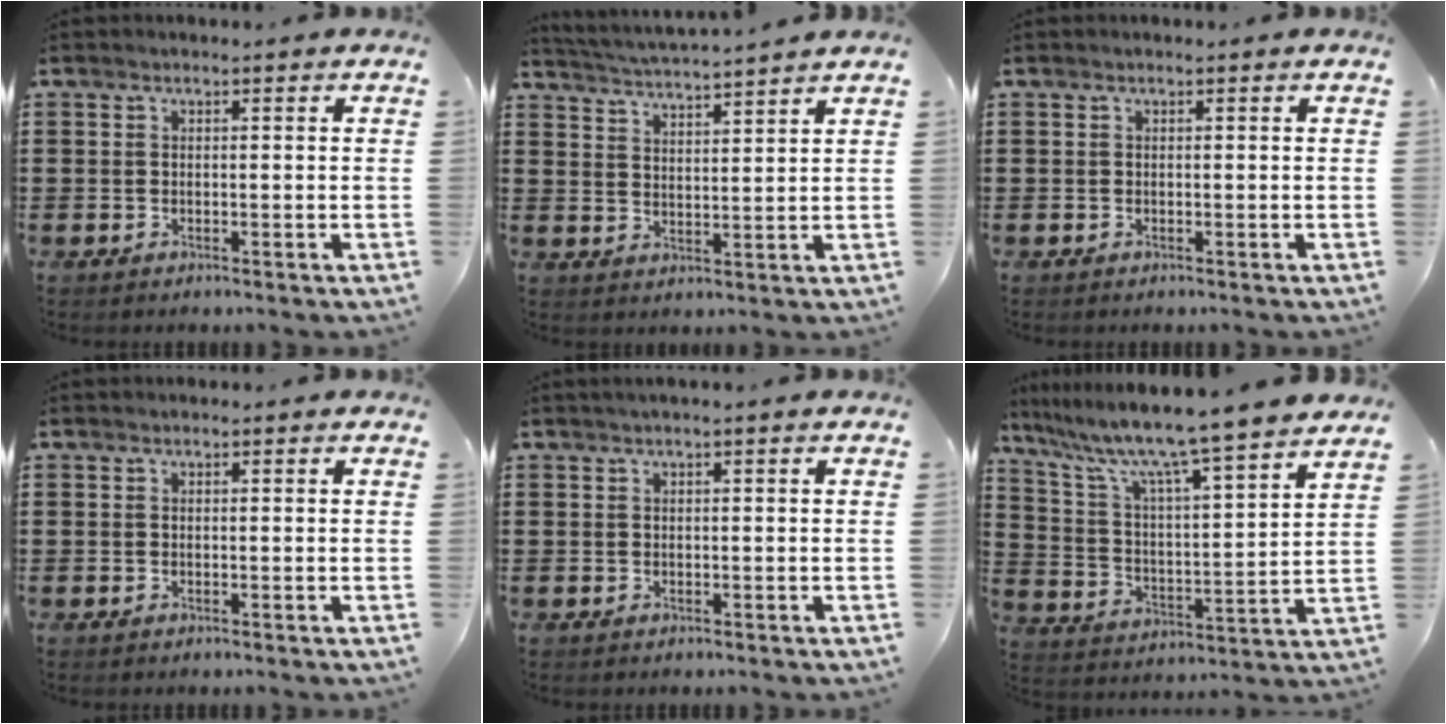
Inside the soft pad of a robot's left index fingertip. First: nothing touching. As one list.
[{"total": 3.6, "force": [3.5, -0.9, 0.3], "torque": [-0.023, -0.025, 0.057]}, {"total": 0.0}, {"total": 0.0}, {"total": 0.6, "force": [0.3, -0.1, 0.6], "torque": [-0.009, -0.001, 0.006]}, {"total": 9.2, "force": [8.1, -0.9, 4.3], "torque": [-0.117, -0.069, 0.129]}]